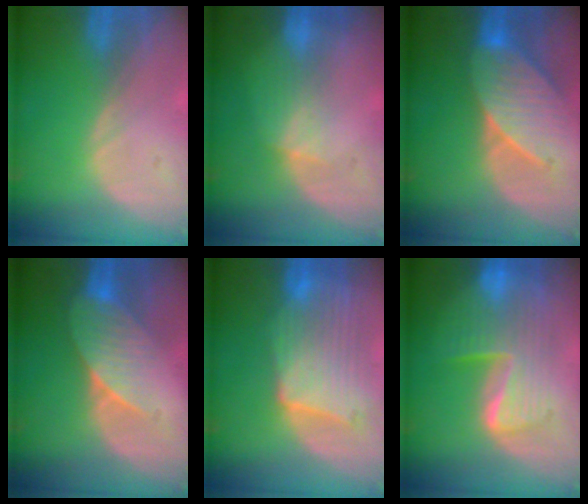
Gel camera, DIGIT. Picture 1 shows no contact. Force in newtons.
{"total": 3.0, "press": 2.8, "slide": 1.1}
{"total": 8.5, "press": 8.3, "slide": 1.5}
{"total": 7.1, "press": 6.6, "slide": 2.7}
{"total": 10.4, "press": 9.1, "slide": 5.0}
{"total": 9.0, "press": 9.0, "slide": 0.6}